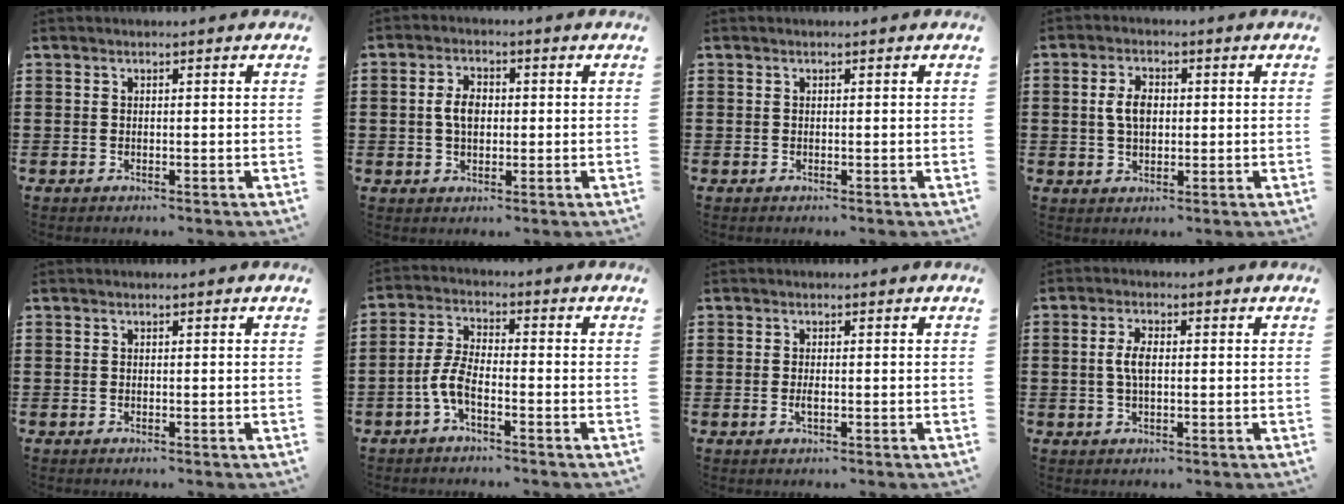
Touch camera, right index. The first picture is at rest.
{"total": 4.1, "force": [0.1, 2.5, 3.2], "torque": [-0.066, 0.010, 0.001]}
{"total": 0.0}
{"total": 4.3, "force": [0.4, 2.5, 3.5], "torque": [-0.080, 0.009, 0.003]}
{"total": 0.0}
{"total": 5.4, "force": [-2.5, 1.9, 4.4], "torque": [-0.109, -0.004, -0.054]}
{"total": 1.3, "force": [-0.2, 0.3, 1.2], "torque": [-0.031, -0.008, -0.005]}
{"total": 3.8, "force": [0.1, 1.5, 3.5], "torque": [-0.076, 0.002, -0.002]}